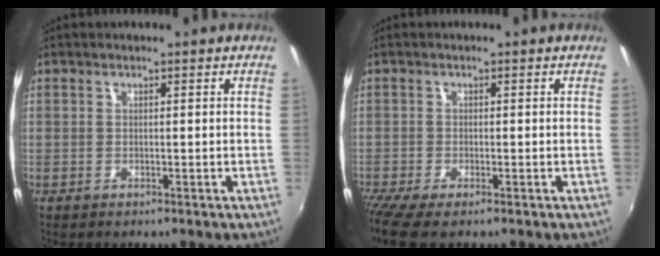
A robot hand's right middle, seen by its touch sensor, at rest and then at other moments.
{"total": 4.2, "force": [-3.1, 0.1, 2.8], "torque": [-0.066, -0.023, -0.060]}